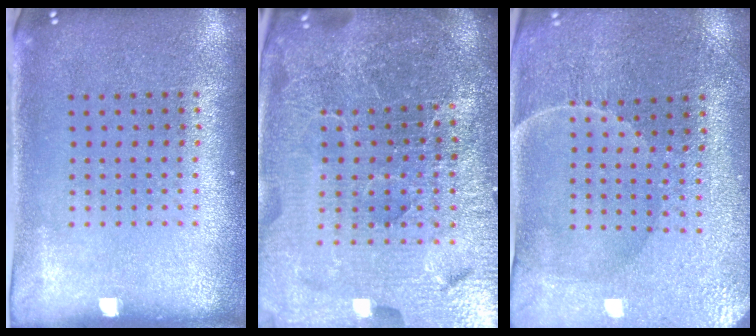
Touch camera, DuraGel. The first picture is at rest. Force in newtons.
{"total": 6.5, "press": 5.8, "slide": 3.0}
{"total": 1.3, "press": 1.2, "slide": 0.3}